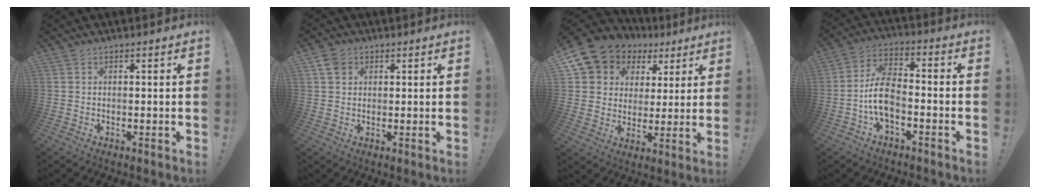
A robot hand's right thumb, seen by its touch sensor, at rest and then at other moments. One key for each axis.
{"total": 3.8, "fx": 1.8, "fy": 3.0, "fz": 1.5, "tx": -0.027, "ty": 0.001, "tz": 0.034}
{"total": 9.2, "fx": 4.9, "fy": 7.4, "fz": 2.4, "tx": -0.045, "ty": -0.041, "tz": 0.099}
{"total": 10.7, "fx": -3.9, "fy": 5.9, "fz": 8.1, "tx": -0.167, "ty": 0.024, "tz": -0.067}